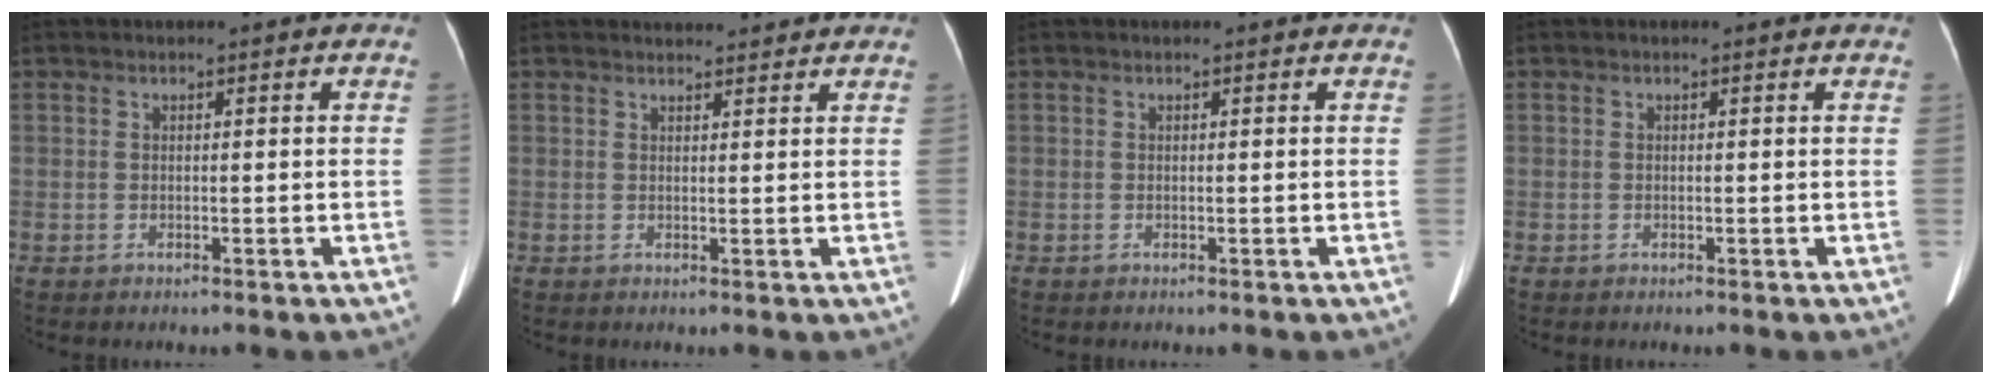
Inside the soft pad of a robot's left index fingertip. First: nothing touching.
{"total": 4.4, "force": [4.3, 0.7, 0.7], "torque": [-0.012, 0.018, 0.051]}
{"total": 0.8, "force": [0.8, 0.1, 0.2], "torque": [-0.010, 0.006, 0.005]}
{"total": 0.5, "force": [0.3, 0.5, 0.0], "torque": [-0.001, 0.004, 0.001]}